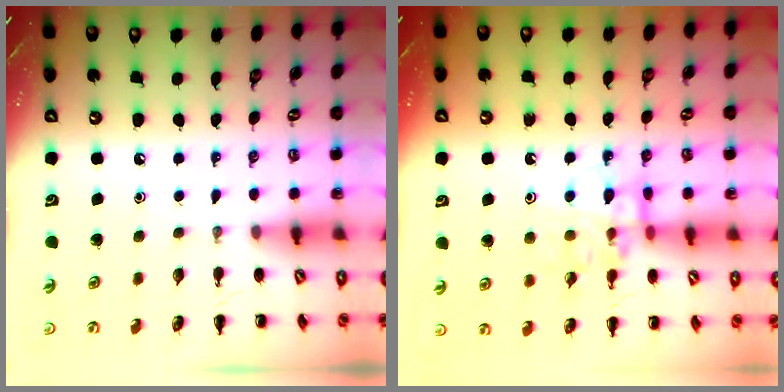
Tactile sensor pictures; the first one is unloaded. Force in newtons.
{"total": 12.0, "press": 12.0, "slide": 1.1}